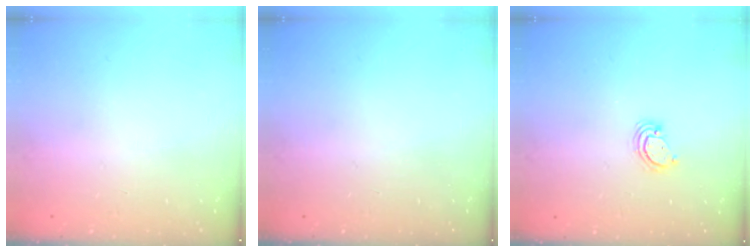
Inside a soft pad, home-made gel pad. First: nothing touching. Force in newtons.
{"total": 0.0}
{"total": 2.6, "press": 2.6, "slide": 0.3}